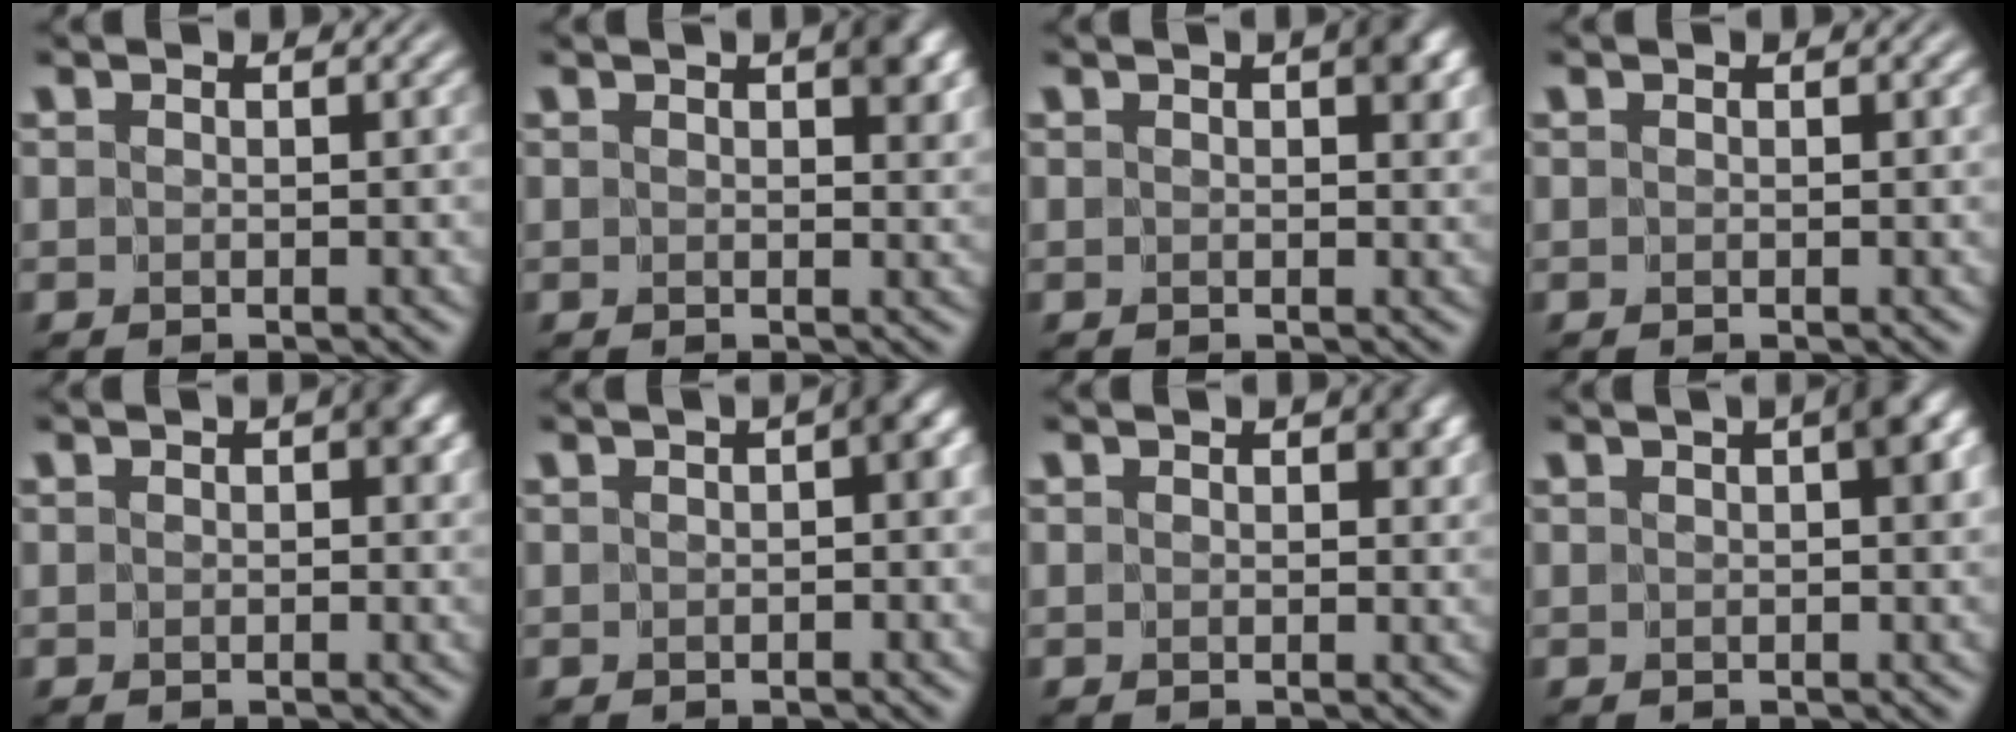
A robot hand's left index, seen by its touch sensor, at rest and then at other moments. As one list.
[{"total": 2.9, "force": [1.1, 1.4, 2.3], "torque": [-0.023, 0.001, 0.016]}, {"total": 2.6, "force": [0.7, 1.3, 2.1], "torque": [-0.019, 0.002, 0.010]}, {"total": 0.0}, {"total": 1.7, "force": [0.2, 1.0, 1.4], "torque": [-0.011, 0.003, 0.001]}, {"total": 2.0, "force": [-0.1, 0.8, 1.9], "torque": [-0.020, 0.008, -0.004]}, {"total": 1.6, "force": [0.5, 1.0, 1.2], "torque": [-0.009, -0.002, 0.007]}, {"total": 2.5, "force": [0.5, 0.6, 2.3], "torque": [-0.024, 0.010, 0.005]}]